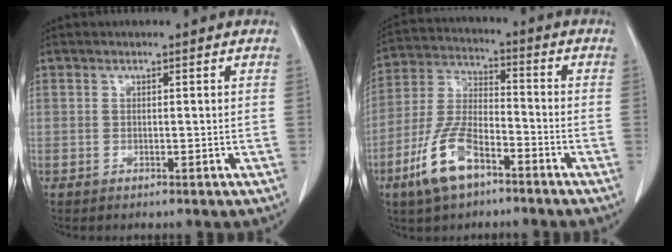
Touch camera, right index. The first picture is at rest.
{"total": 11.0, "force": [-6.3, 4.2, 8.0], "torque": [-0.183, 0.000, -0.120]}